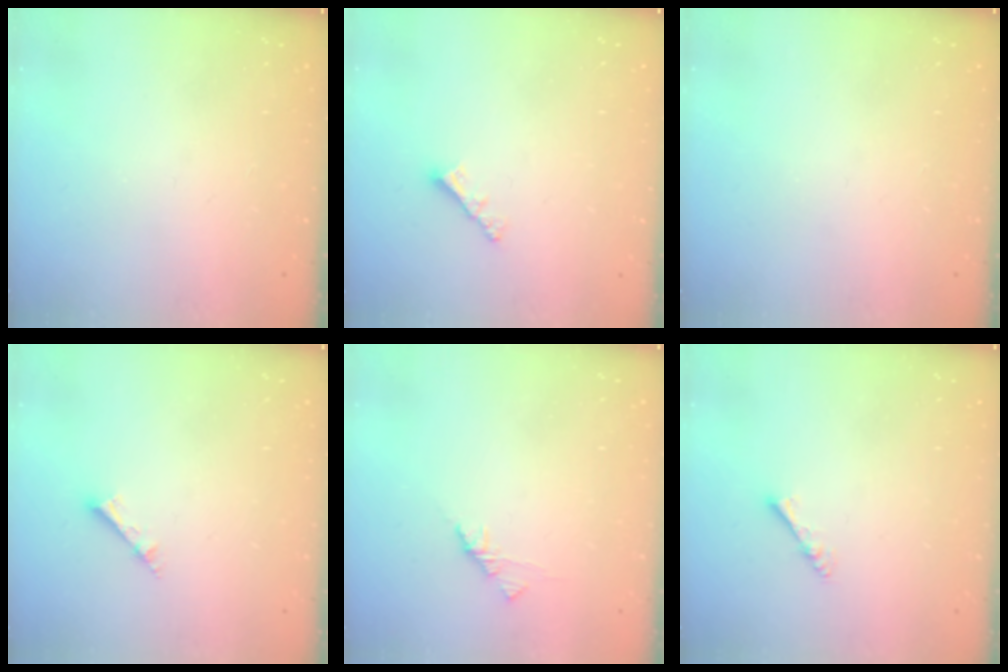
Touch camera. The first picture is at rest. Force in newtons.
{"total": 2.9, "press": 2.9, "slide": 0.3}
{"total": 0.0}
{"total": 2.5, "press": 2.5, "slide": 0.1}
{"total": 1.9, "press": 1.7, "slide": 0.6}
{"total": 2.9, "press": 2.8, "slide": 0.4}